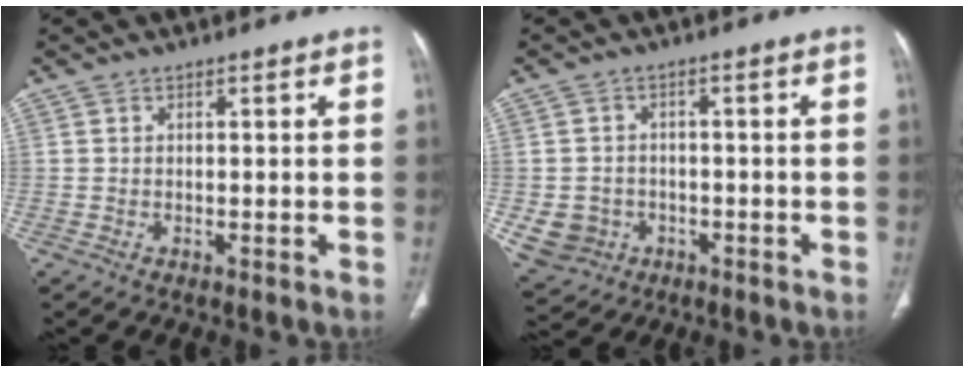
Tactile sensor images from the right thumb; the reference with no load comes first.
{"total": 6.7, "force": [-1.9, 6.1, 1.9], "torque": [-0.030, 0.014, -0.020]}